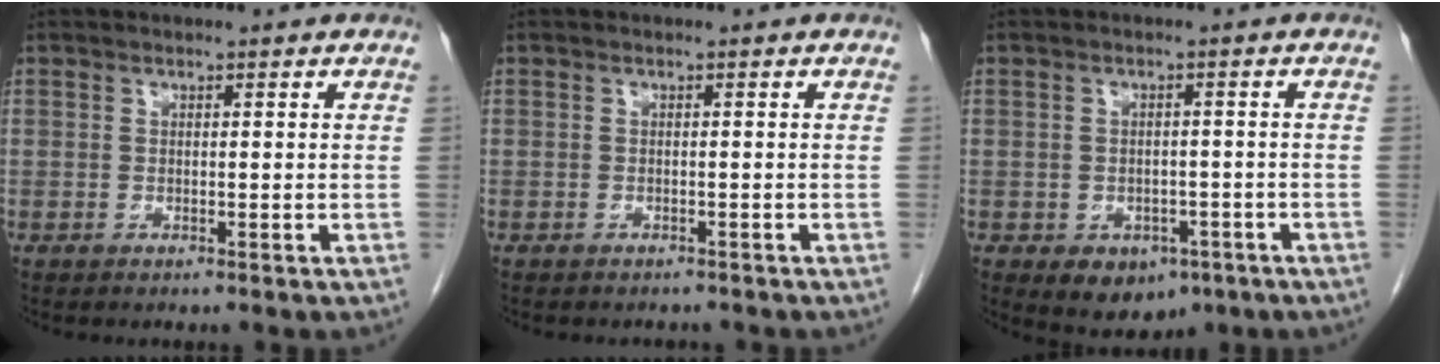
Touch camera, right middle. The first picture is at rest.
{"total": 2.2, "force": [-2.0, 0.9, 0.4], "torque": [-0.011, -0.001, -0.025]}
{"total": 6.4, "force": [-3.3, 4.3, 3.3], "torque": [-0.039, 0.002, -0.034]}